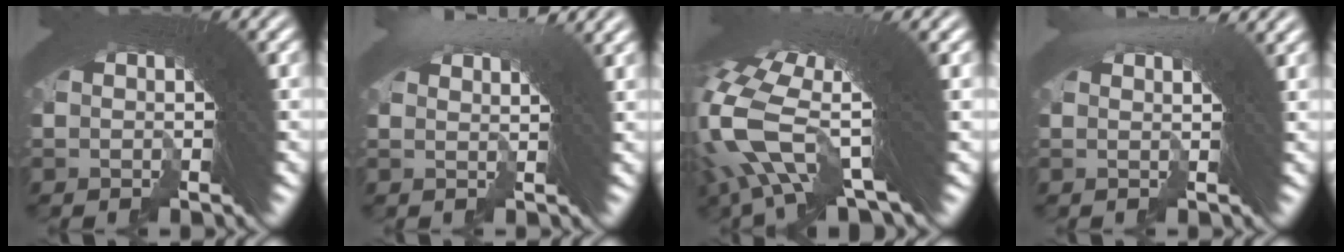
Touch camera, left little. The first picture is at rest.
{"total": 3.2, "force": [2.8, -0.9, 1.3], "torque": [-0.005, 0.021, 0.040]}
{"total": 10.3, "force": [0.7, 4.8, 9.1], "torque": [-0.163, 0.002, 0.007]}
{"total": 2.4, "force": [1.9, -0.4, 1.3], "torque": [-0.005, 0.023, 0.023]}